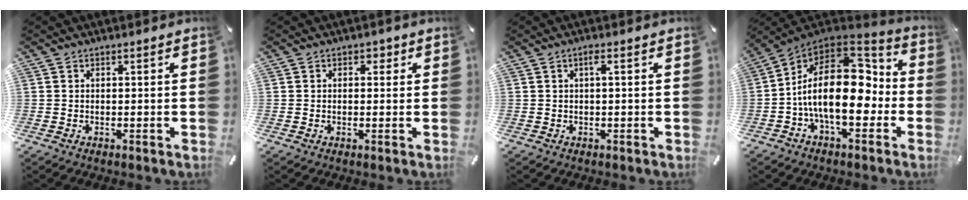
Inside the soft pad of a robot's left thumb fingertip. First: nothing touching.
{"total": 1.7, "force": [0.2, 1.4, 0.9], "torque": [-0.003, 0.000, -0.002]}
{"total": 1.7, "force": [0.3, 0.2, 1.7], "torque": [-0.034, 0.000, 0.003]}
{"total": 22.4, "force": [-1.6, 12.0, 18.9], "torque": [-0.325, -0.001, -0.022]}